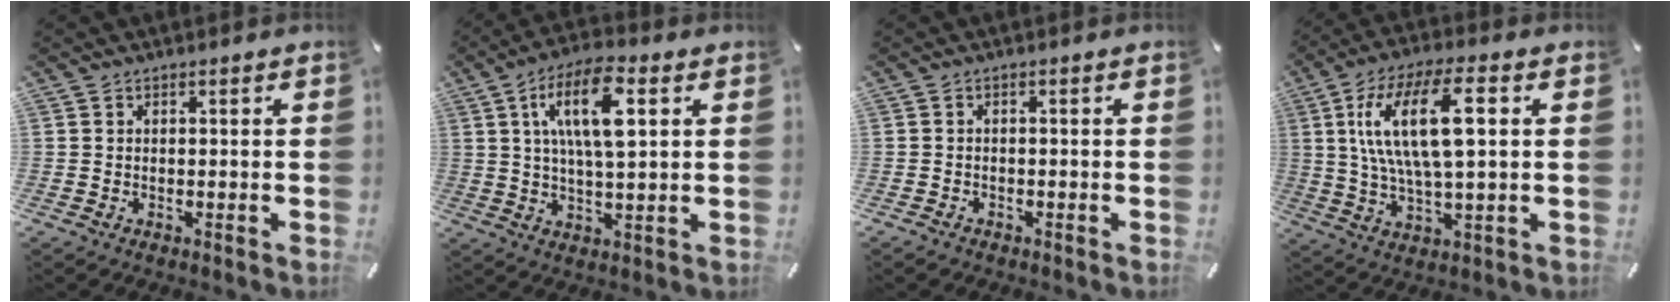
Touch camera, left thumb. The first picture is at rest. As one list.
[{"total": 12.9, "force": [4.2, 4.5, 11.3], "torque": [-0.210, 0.005, 0.069]}, {"total": 1.1, "force": [-0.9, 0.6, 0.3], "torque": [-0.005, 0.003, -0.020]}, {"total": 17.1, "force": [4.1, 6.2, 15.4], "torque": [-0.326, 0.001, 0.061]}]